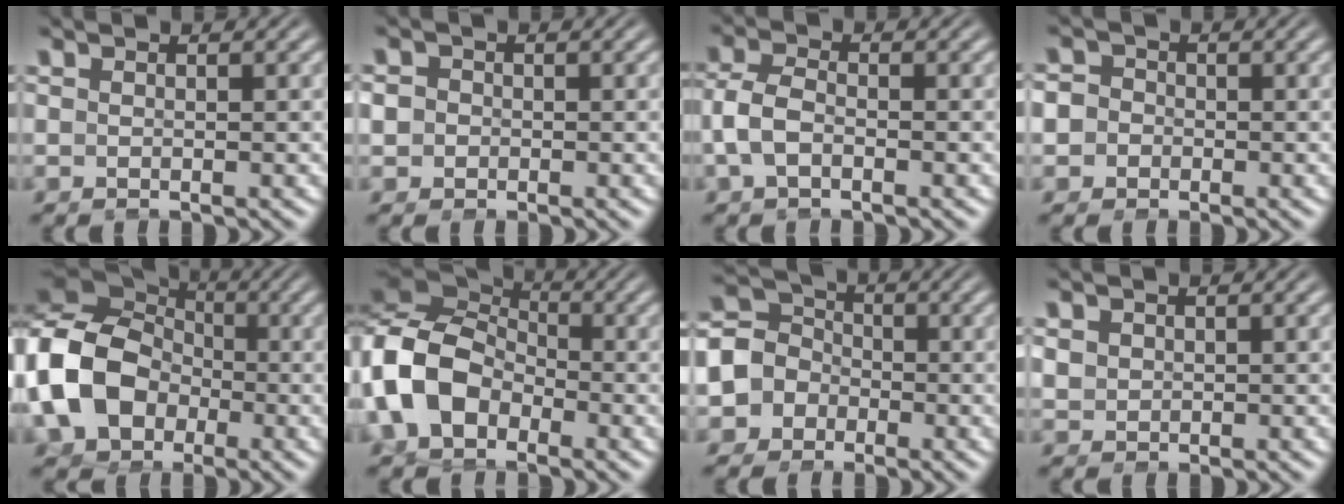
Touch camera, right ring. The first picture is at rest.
{"total": 3.5, "force": [-0.3, 3.3, 1.1], "torque": [-0.037, -0.007, -0.011]}
{"total": 3.0, "force": [-1.0, 2.0, 2.1], "torque": [-0.057, -0.006, -0.015]}
{"total": 5.8, "force": [-1.0, 5.5, 1.8], "torque": [-0.053, -0.017, -0.025]}
{"total": 12.3, "force": [-0.8, 10.4, 6.5], "torque": [-0.182, -0.030, -0.008]}
{"total": 11.4, "force": [-1.4, 9.7, 5.7], "torque": [-0.168, -0.029, -0.021]}
{"total": 10.4, "force": [-1.5, 9.5, 3.9], "torque": [-0.110, -0.034, -0.029]}
{"total": 2.3, "force": [0.4, 2.0, 1.0], "torque": [-0.034, -0.012, 0.015]}